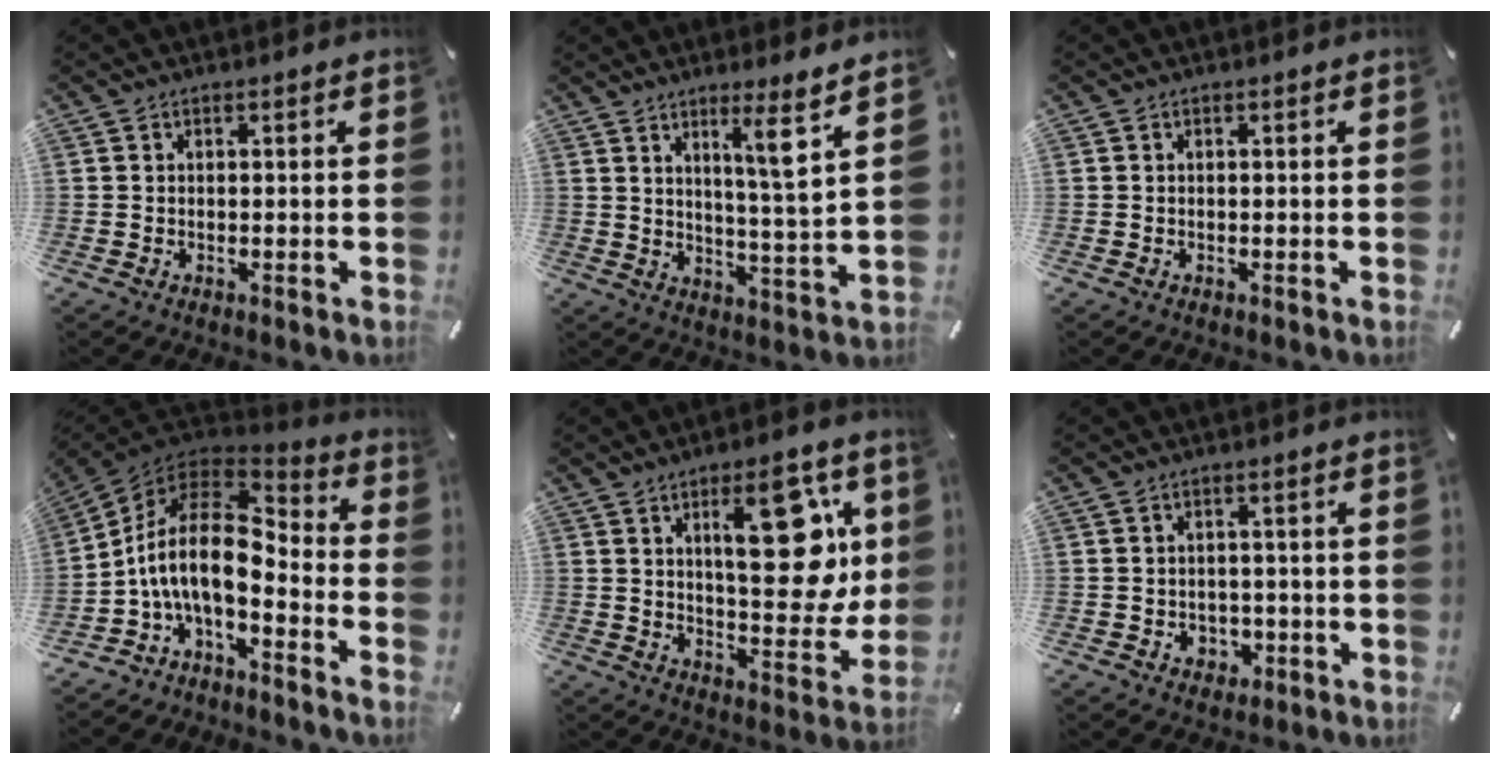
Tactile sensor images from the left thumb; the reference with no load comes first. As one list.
[{"total": 8.5, "force": [4.9, -0.1, 7.0], "torque": [-0.116, -0.034, 0.074]}, {"total": 0.0}, {"total": 13.9, "force": [-1.8, 7.5, 11.6], "torque": [-0.257, -0.009, -0.036]}, {"total": 19.9, "force": [7.1, 8.7, 16.4], "torque": [-0.206, -0.031, 0.106]}, {"total": 3.5, "force": [-0.8, 3.2, 1.0], "torque": [-0.006, -0.002, -0.018]}]